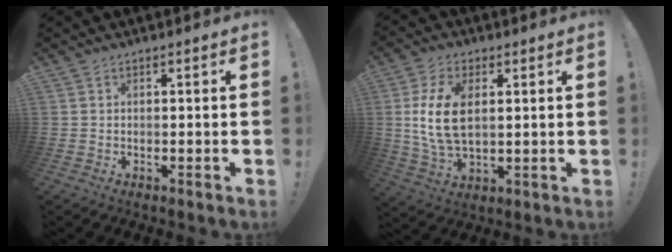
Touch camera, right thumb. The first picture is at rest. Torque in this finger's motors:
{"motor_torque": [0.80, 2.22, 0.74, -0.56, 0.52]}